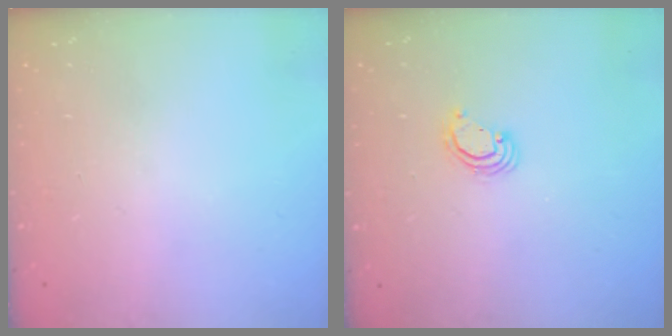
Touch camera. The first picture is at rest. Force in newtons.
{"total": 3.0, "press": 3.0, "slide": 0.3}